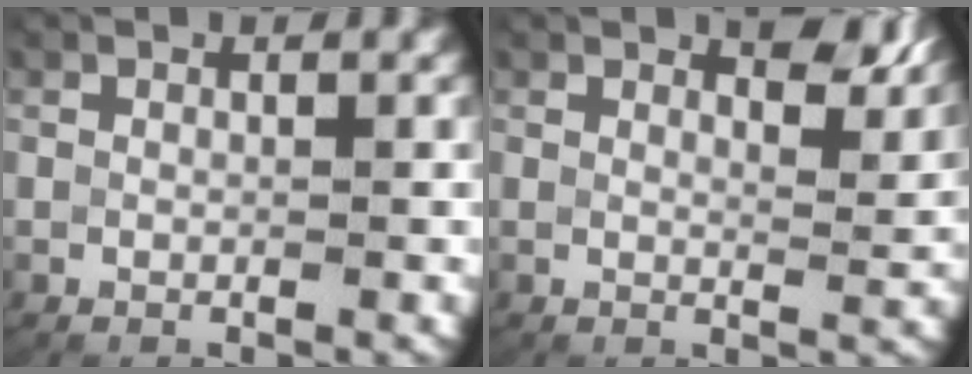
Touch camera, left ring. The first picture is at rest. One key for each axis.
{"total": 3.5, "fx": 2.8, "fy": 0.5, "fz": 2.0, "tx": -0.031, "ty": -0.009, "tz": 0.044}